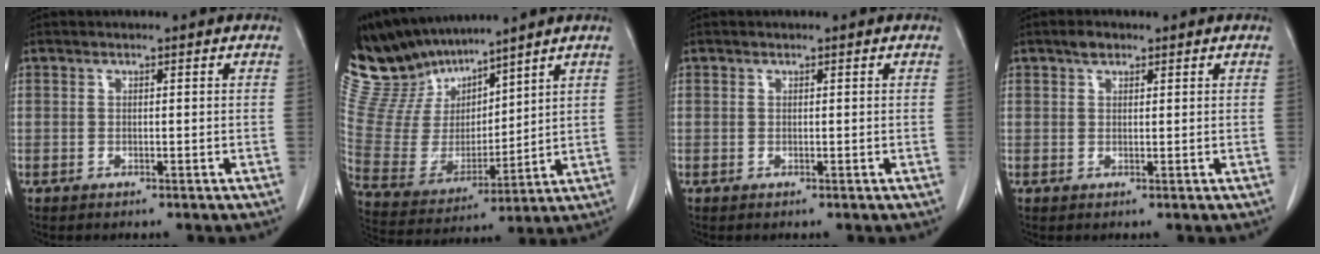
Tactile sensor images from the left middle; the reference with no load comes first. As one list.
[{"total": 14.6, "force": [13.5, 4.0, 3.7], "torque": [-0.093, 0.011, 0.279]}, {"total": 0.0}, {"total": 1.6, "force": [1.1, 0.9, 0.8], "torque": [-0.016, 0.006, 0.019]}]